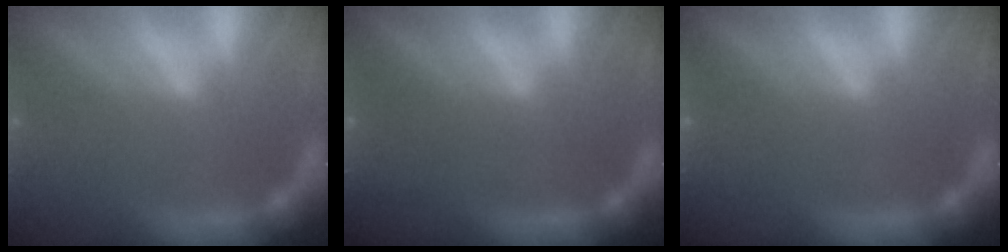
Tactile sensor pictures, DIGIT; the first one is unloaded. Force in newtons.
{"total": 3.0}
{"total": 1.4}